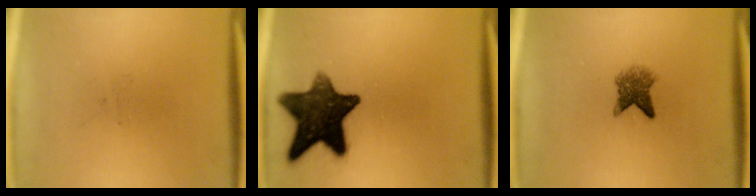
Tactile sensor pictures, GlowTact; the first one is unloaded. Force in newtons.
{"total": 13.5}
{"total": 3.6}